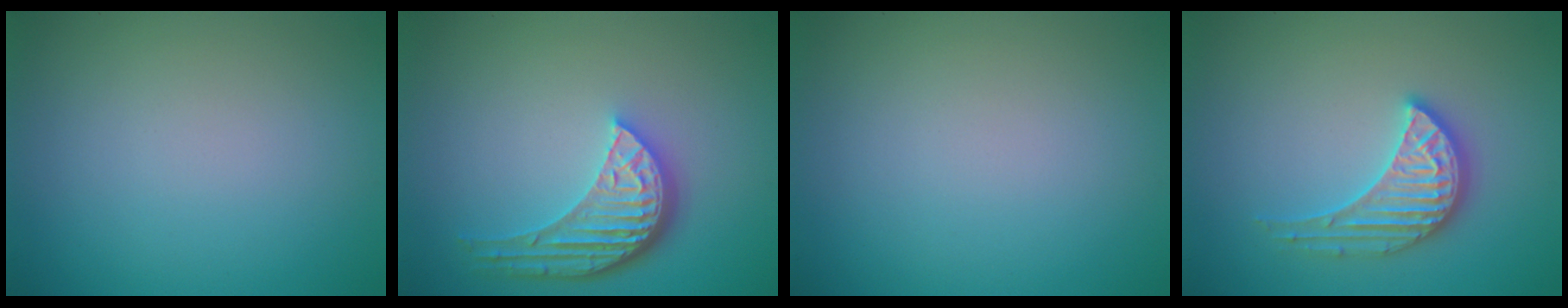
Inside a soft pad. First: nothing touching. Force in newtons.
{"total": 5.4, "press": 3.9, "slide": 3.6}
{"total": 0.0}
{"total": 3.5, "press": 3.3, "slide": 1.1}